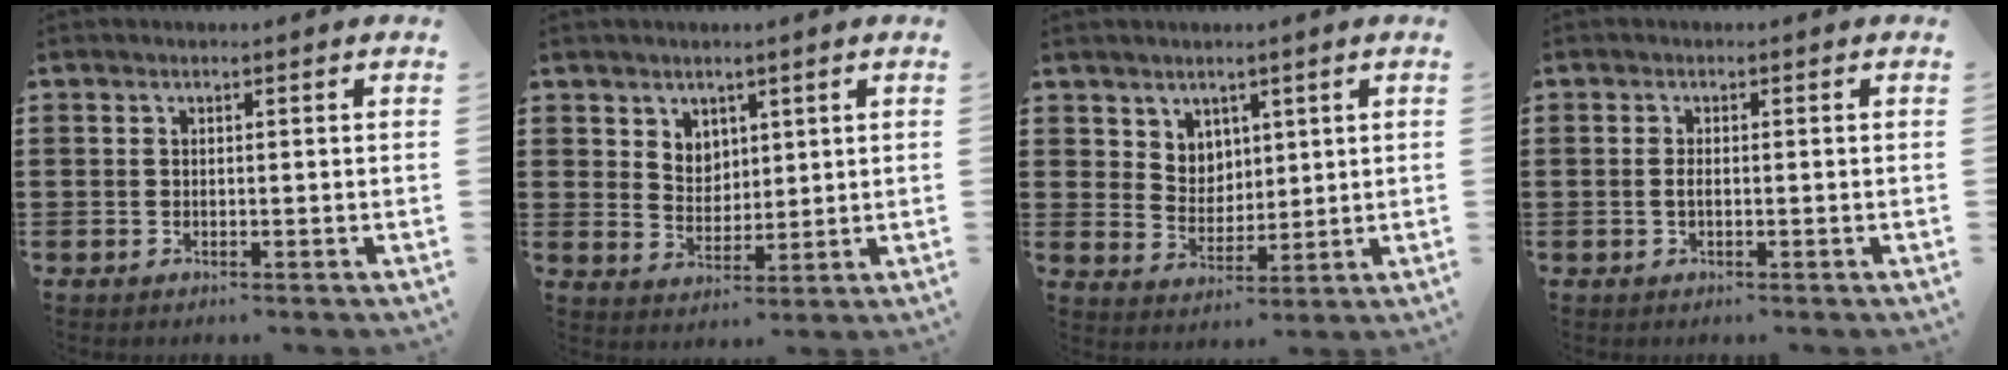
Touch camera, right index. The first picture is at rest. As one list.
[{"total": 4.2, "force": [3.0, 3.0, 0.4], "torque": [-0.013, 0.001, 0.055]}, {"total": 4.6, "force": [3.2, 3.3, 0.4], "torque": [-0.026, 0.004, 0.060]}, {"total": 1.0, "force": [-0.2, 0.4, 0.9], "torque": [-0.017, 0.001, -0.004]}]